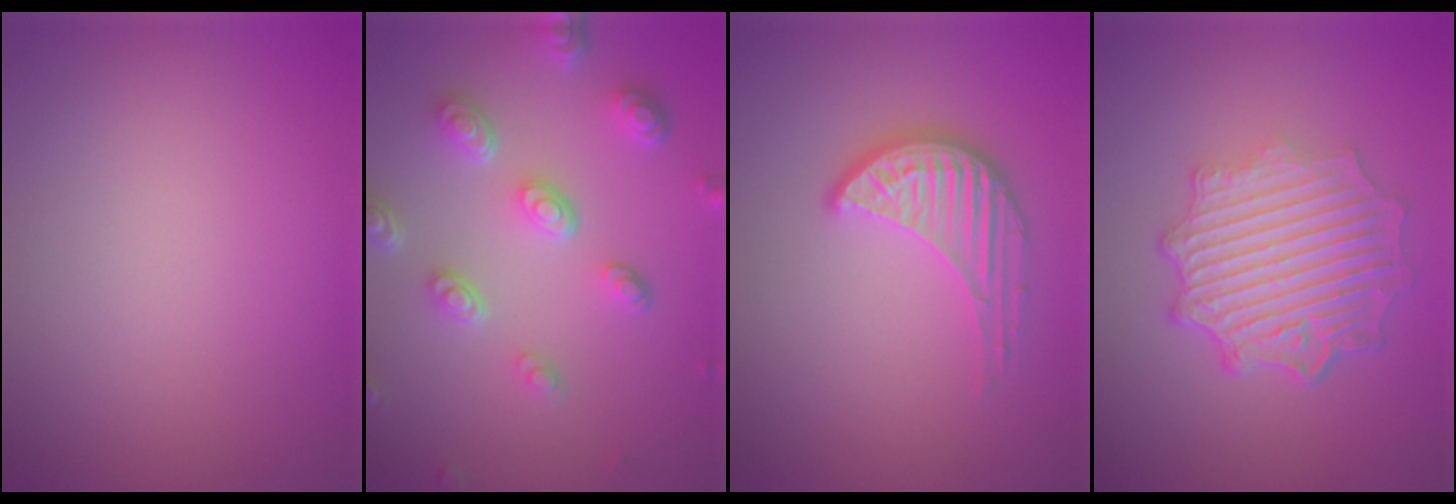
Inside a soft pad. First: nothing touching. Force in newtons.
{"total": 5.2, "press": 3.9, "slide": 3.5}
{"total": 3.8, "press": 3.1, "slide": 2.2}
{"total": 6.6, "press": 5.1, "slide": 4.2}